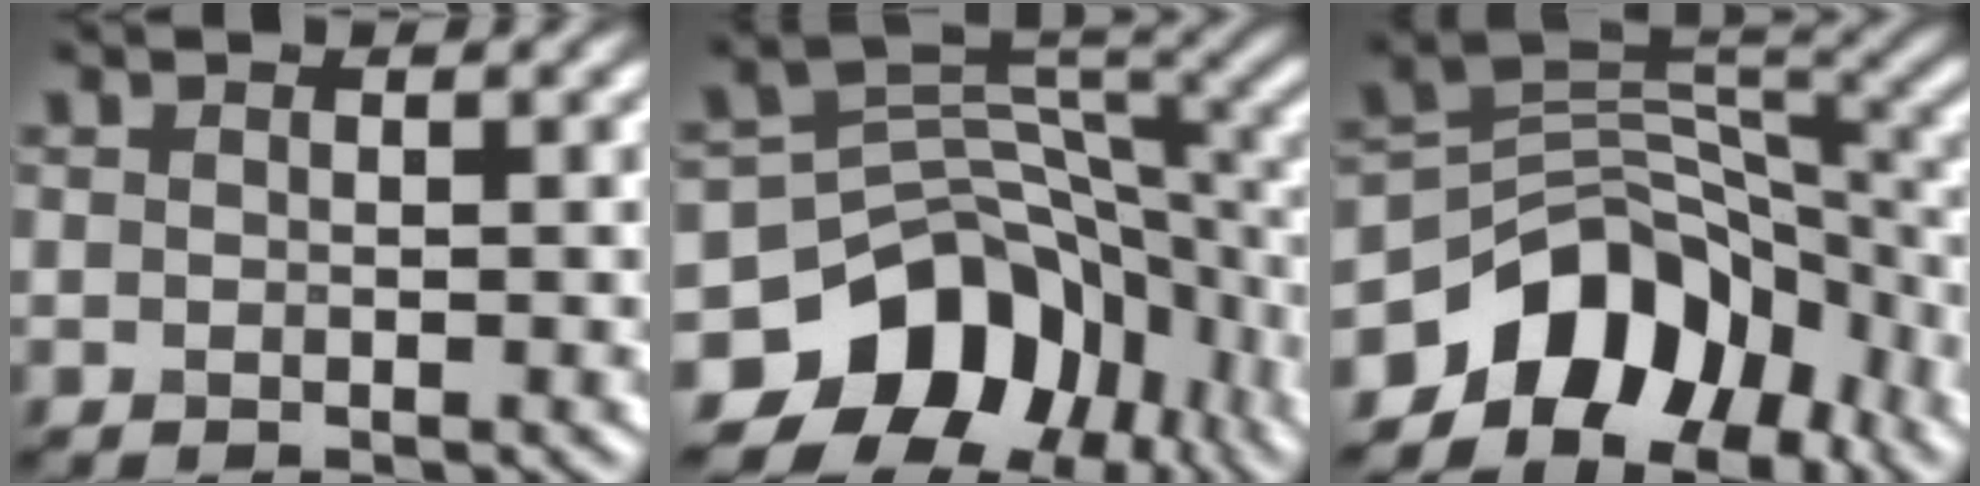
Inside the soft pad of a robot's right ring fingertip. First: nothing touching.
{"total": 11.4, "force": [-6.2, 8.1, 5.1], "torque": [-0.081, 0.008, -0.110]}
{"total": 9.4, "force": [-5.8, 5.9, 4.3], "torque": [-0.043, 0.007, -0.111]}